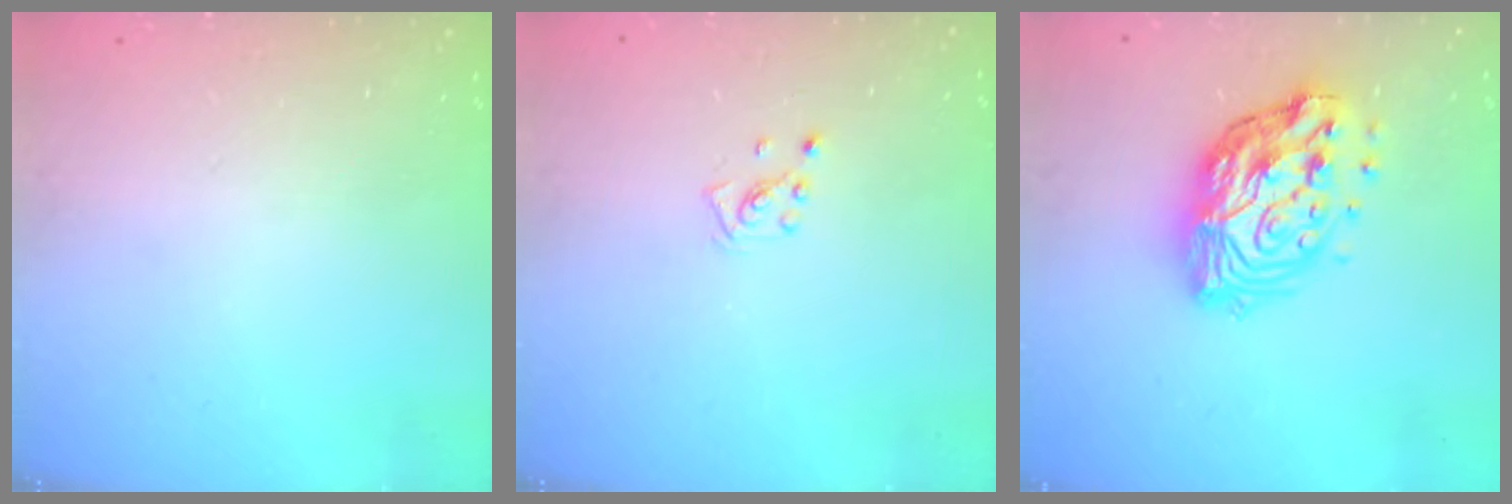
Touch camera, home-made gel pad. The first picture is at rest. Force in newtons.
{"total": 2.2, "press": 2.2, "slide": 0.6}
{"total": 16.0, "press": 16.0, "slide": 1.1}